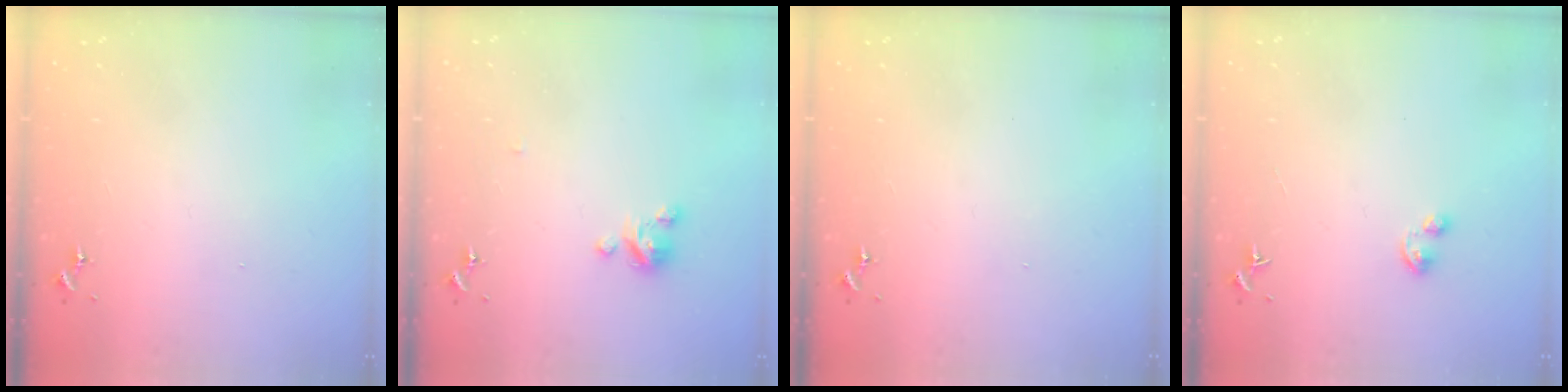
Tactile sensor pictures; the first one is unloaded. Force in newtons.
{"total": 3.8, "press": 3.8, "slide": 0.2}
{"total": 0.0}
{"total": 2.9, "press": 2.9, "slide": 0.5}